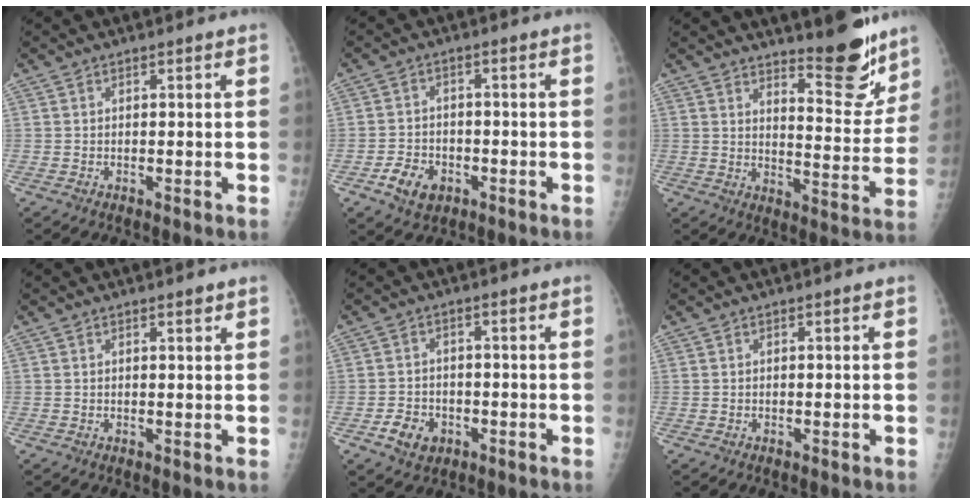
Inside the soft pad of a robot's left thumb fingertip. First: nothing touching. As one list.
[{"total": 5.9, "force": [-2.7, 4.3, 3.0], "torque": [-0.042, 0.014, -0.042]}, {"total": 12.2, "force": [9.8, 3.1, 6.5], "torque": [-0.052, -0.086, 0.145]}, {"total": 1.1, "force": [0.8, 0.3, 0.7], "torque": [-0.008, -0.005, 0.012]}, {"total": 5.0, "force": [-2.1, 4.0, 2.3], "torque": [-0.027, 0.009, -0.030]}, {"total": 0.0}]